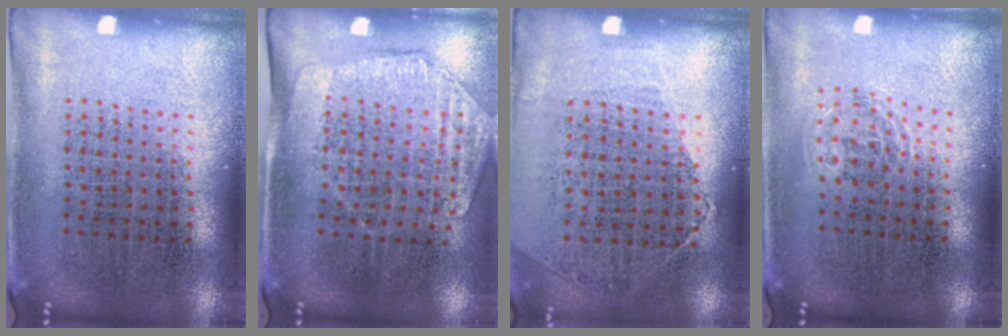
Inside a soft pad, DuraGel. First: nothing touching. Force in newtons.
{"total": 1.7, "press": 1.4, "slide": 0.9}
{"total": 1.2, "press": 0.9, "slide": 0.7}
{"total": 0.8, "press": 0.6, "slide": 0.6}